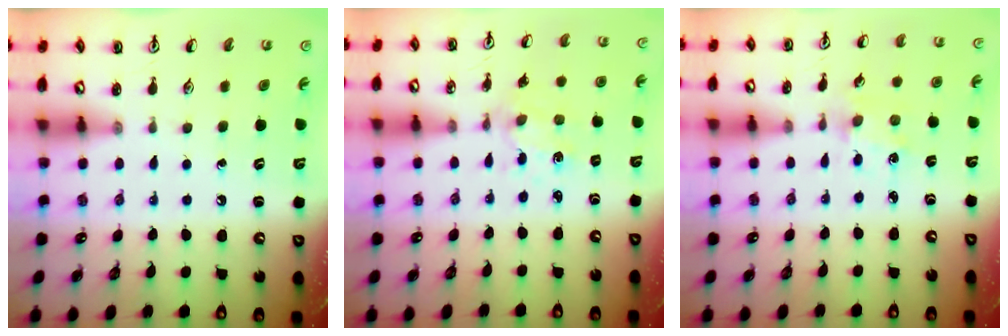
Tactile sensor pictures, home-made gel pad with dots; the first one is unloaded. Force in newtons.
{"total": 1.5, "press": 1.5, "slide": 0.0}
{"total": 1.6, "press": 1.5, "slide": 0.3}